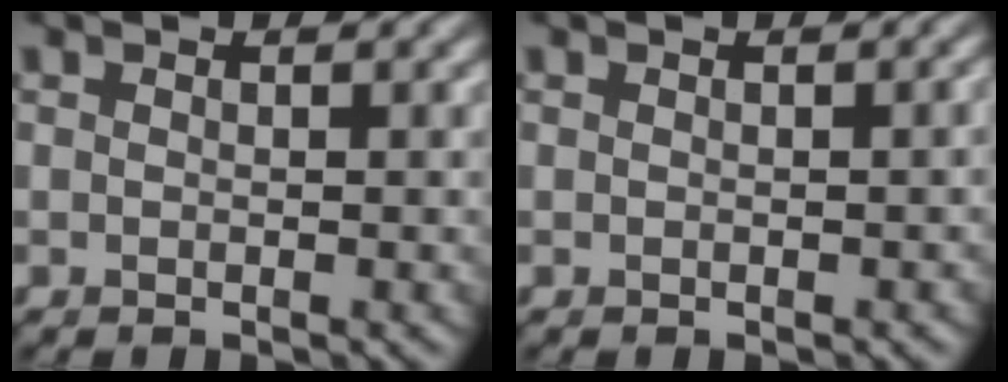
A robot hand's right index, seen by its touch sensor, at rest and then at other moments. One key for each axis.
{"total": 0.7, "fx": -0.1, "fy": 0.2, "fz": 0.7, "tx": -0.007, "ty": 0.003, "tz": 0.001}